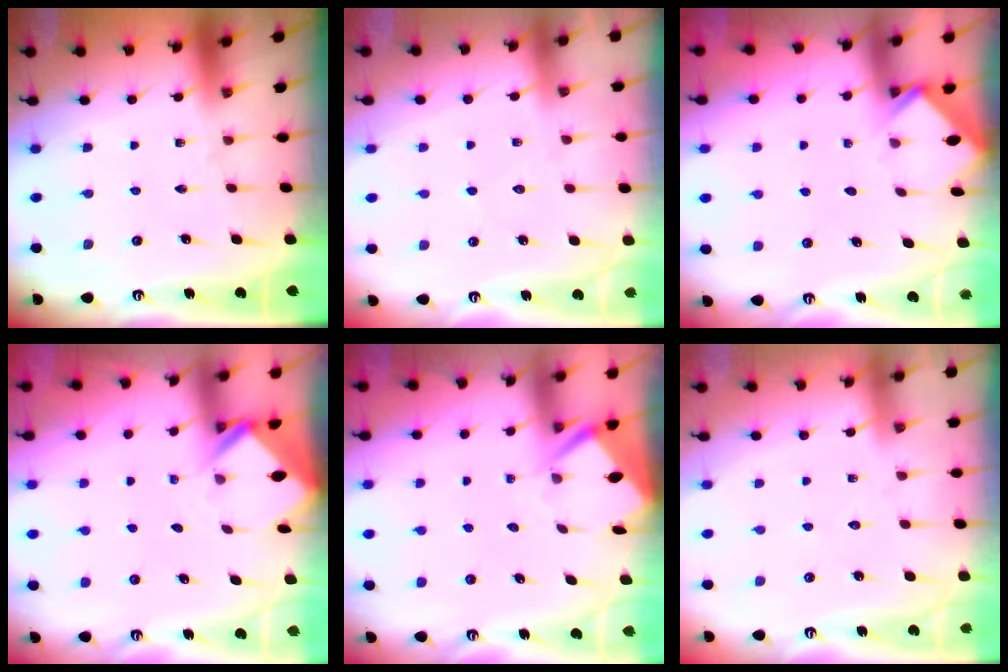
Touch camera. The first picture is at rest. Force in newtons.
{"total": 4.6, "press": 4.6, "slide": 0.6}
{"total": 3.5, "press": 3.5, "slide": 0.5}
{"total": 2.6, "press": 2.6, "slide": 0.1}
{"total": 3.3, "press": 3.2, "slide": 0.3}
{"total": 2.5, "press": 2.4, "slide": 0.4}